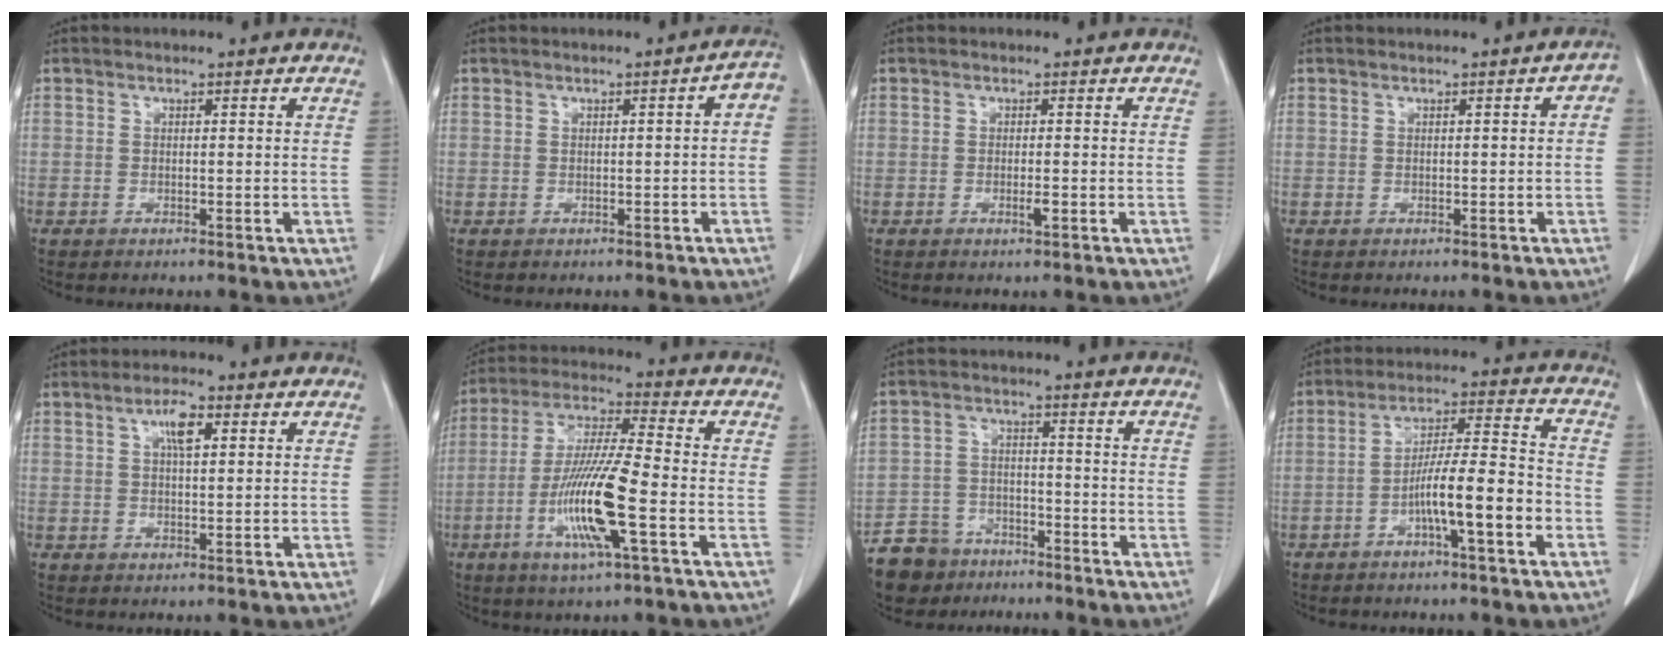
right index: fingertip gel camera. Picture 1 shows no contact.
{"total": 2.4, "force": [-0.5, 0.6, 2.3], "torque": [-0.028, 0.013, -0.006]}
{"total": 1.2, "force": [-0.5, 0.1, 1.0], "torque": [-0.019, -0.001, -0.009]}
{"total": 1.5, "force": [-0.3, 0.5, 1.4], "torque": [-0.012, 0.007, -0.002]}
{"total": 3.7, "force": [1.5, 0.9, 3.3], "torque": [-0.064, 0.003, 0.027]}
{"total": 13.3, "force": [-4.2, 0.5, 12.6], "torque": [-0.255, -0.012, -0.084]}
{"total": 8.0, "force": [-6.0, 5.2, 1.1], "torque": [-0.029, 0.001, -0.106]}
{"total": 9.9, "force": [-4.1, 0.5, 9.0], "torque": [-0.159, 0.017, -0.070]}